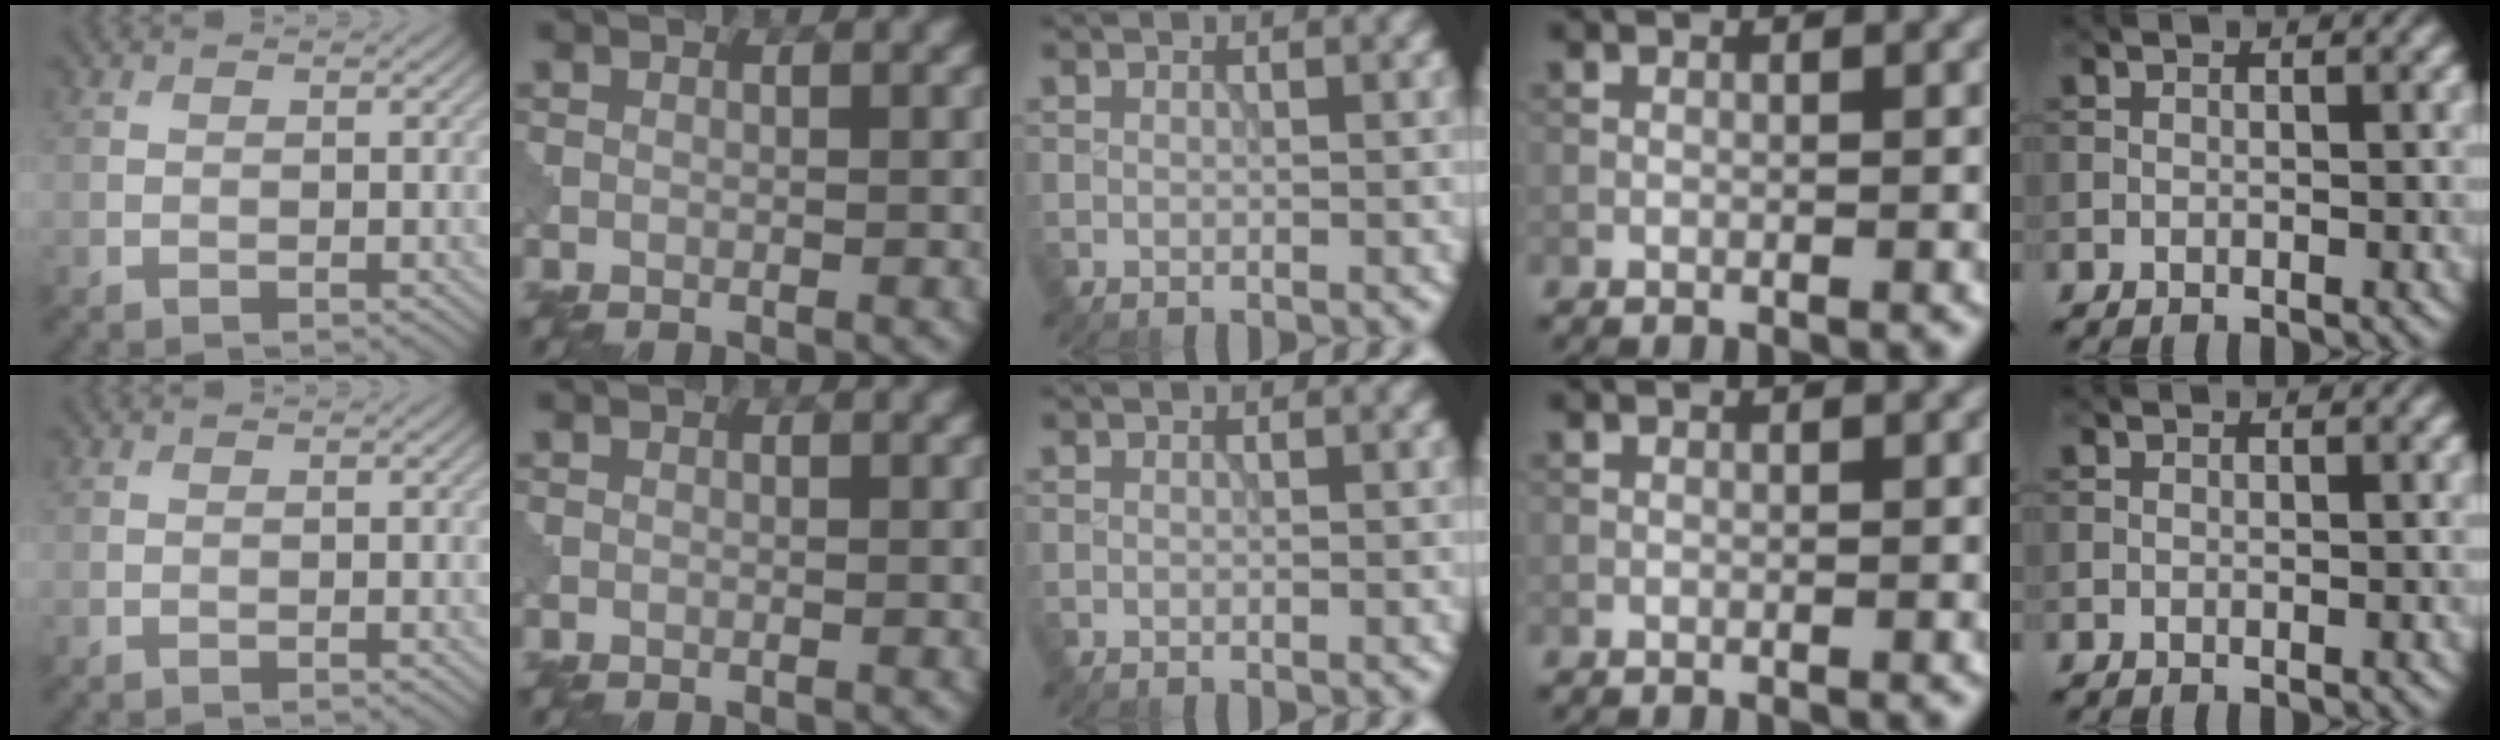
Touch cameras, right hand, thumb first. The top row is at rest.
{}